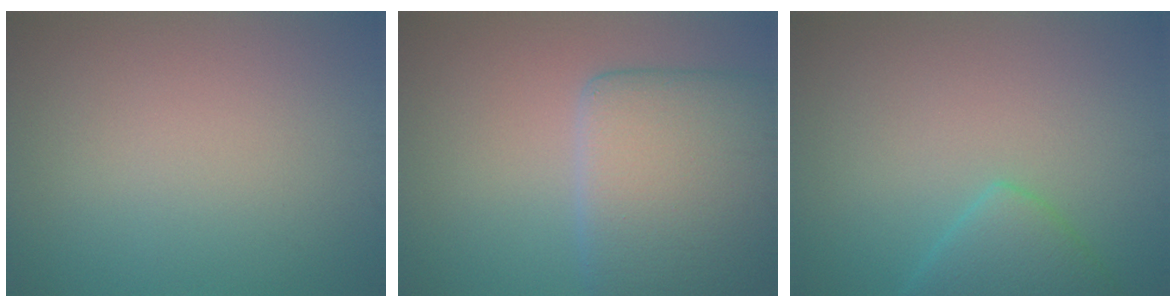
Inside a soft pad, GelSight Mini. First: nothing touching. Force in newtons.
{"total": 9.0, "press": 9.0, "slide": 0.6}
{"total": 3.4, "press": 3.4, "slide": 0.3}